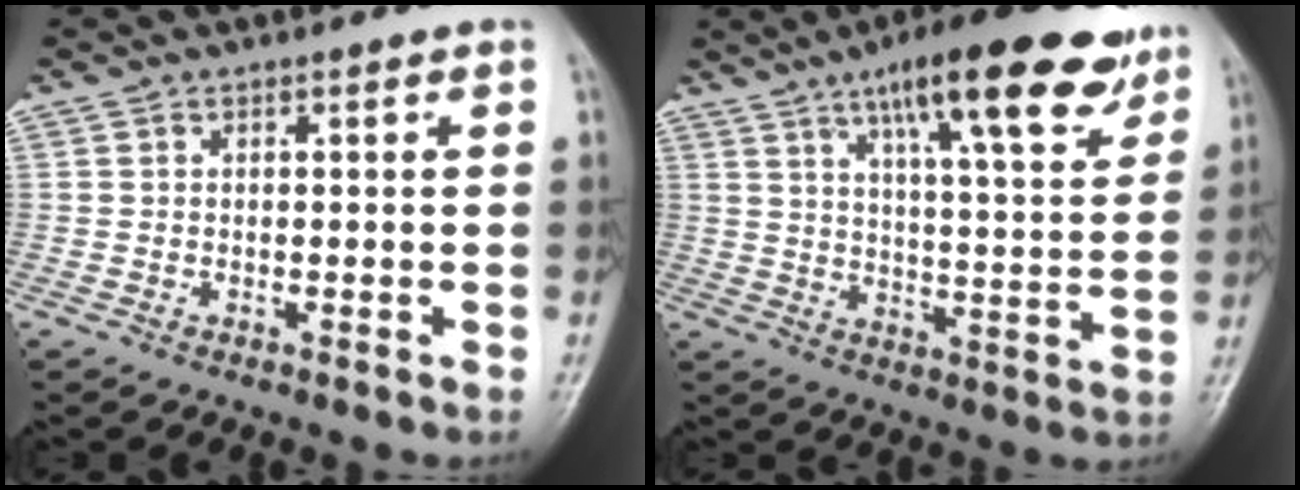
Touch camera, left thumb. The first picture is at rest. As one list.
[{"total": 19.3, "force": [11.9, 5.0, 14.3], "torque": [-0.182, -0.040, 0.179]}]